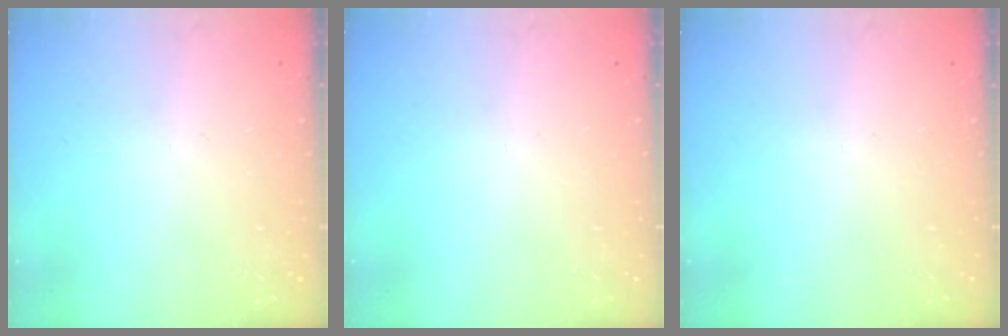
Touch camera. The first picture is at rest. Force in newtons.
{"total": 0.0}
{"total": 0.0}